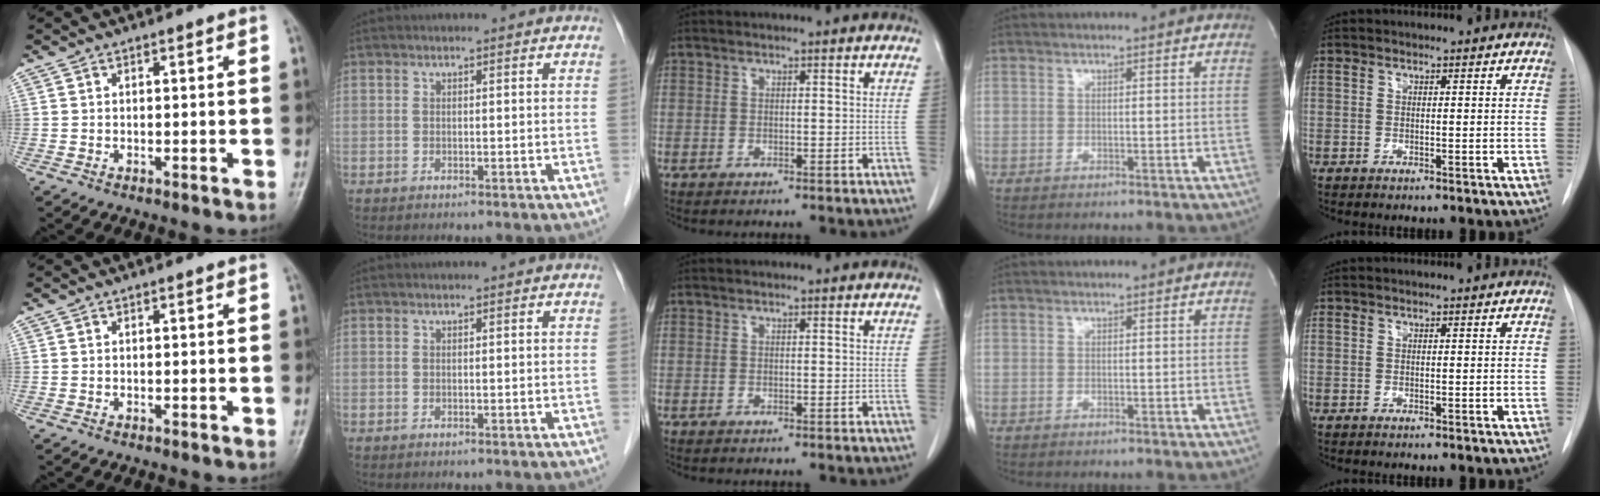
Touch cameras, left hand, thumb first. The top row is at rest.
{}